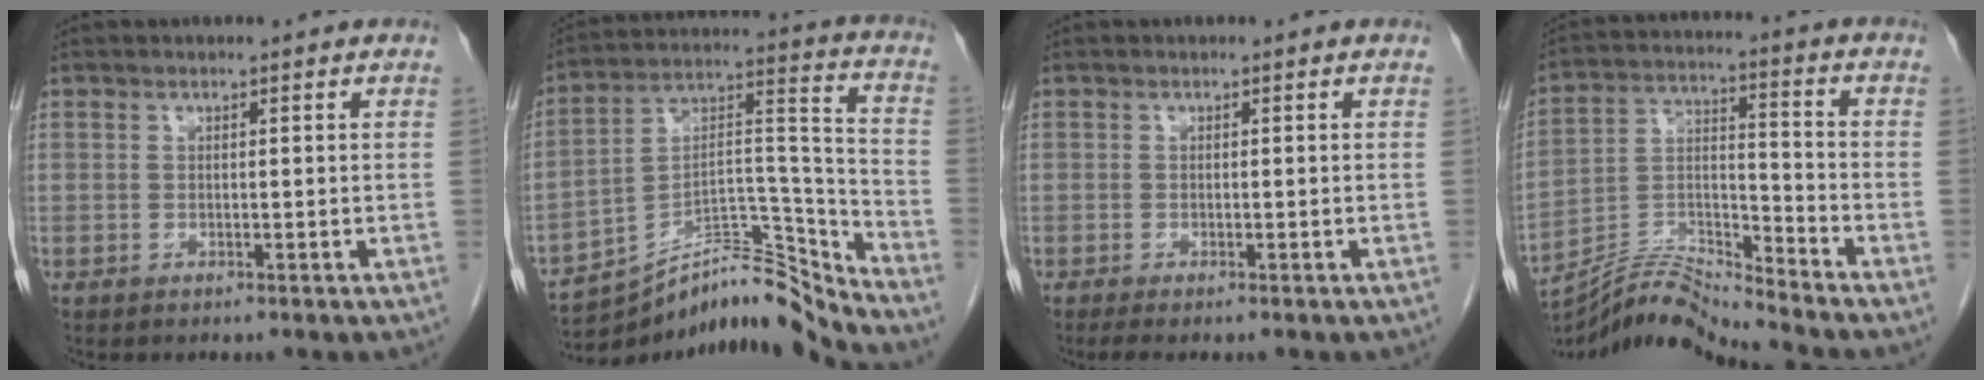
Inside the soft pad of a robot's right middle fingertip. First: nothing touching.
{"total": 15.8, "force": [-15.3, 0.1, 3.9], "torque": [-0.045, 0.065, -0.257]}
{"total": 1.8, "force": [-1.3, 0.2, 1.2], "torque": [-0.020, -0.007, -0.020]}
{"total": 11.5, "force": [-11.2, -1.8, 2.0], "torque": [-0.038, 0.027, -0.210]}